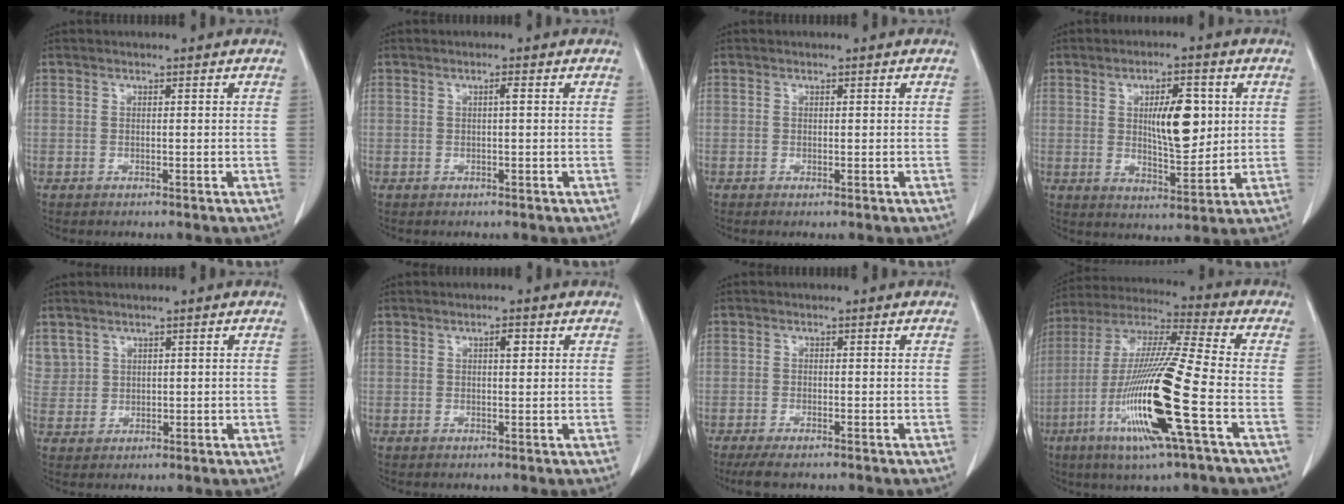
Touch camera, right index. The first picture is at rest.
{"total": 0.8, "force": [0.1, 0.0, 0.8], "torque": [-0.015, 0.002, 0.001]}
{"total": 0.0}
{"total": 9.1, "force": [1.8, 2.9, 8.4], "torque": [-0.132, 0.001, 0.036]}
{"total": 3.4, "force": [2.1, 2.7, 0.4], "torque": [-0.005, 0.008, 0.049]}
{"total": 1.6, "force": [0.6, 0.5, 1.4], "torque": [-0.024, 0.001, 0.008]}
{"total": 3.9, "force": [-3.1, 0.8, 2.4], "torque": [-0.042, -0.009, -0.046]}
{"total": 19.6, "force": [-6.4, 0.1, 18.5], "torque": [-0.395, -0.030, -0.131]}